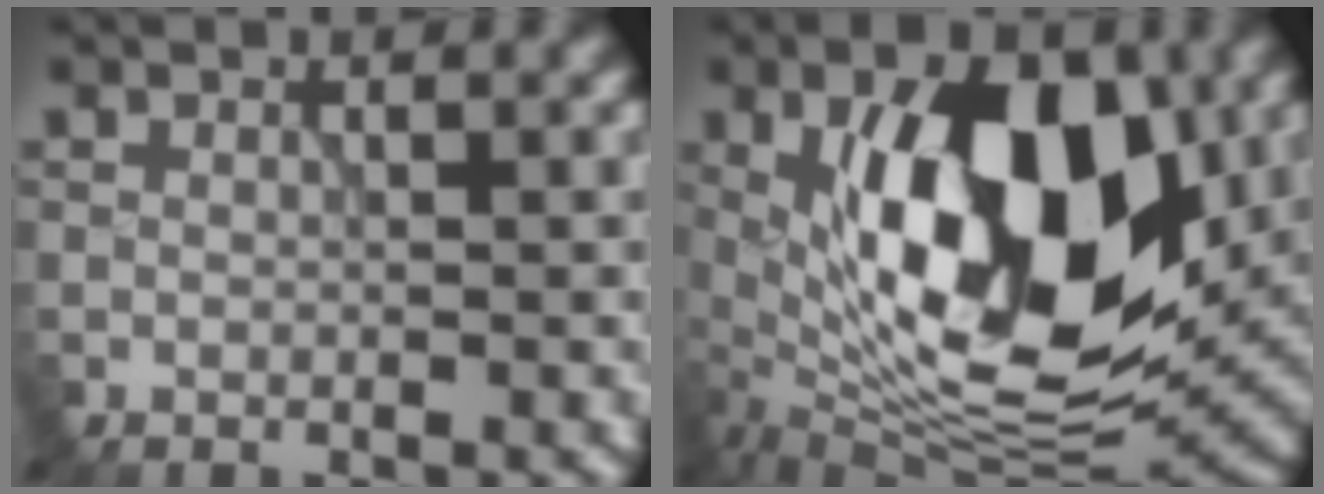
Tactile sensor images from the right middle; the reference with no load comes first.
{"total": 14.4, "force": [1.7, 7.0, 12.5], "torque": [-0.208, -0.012, 0.026]}